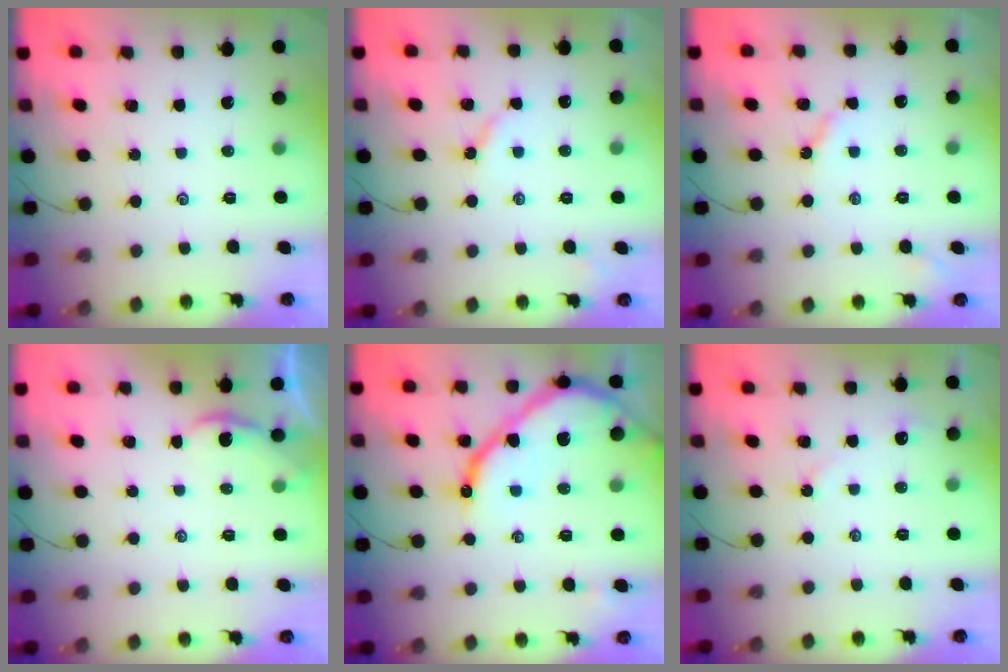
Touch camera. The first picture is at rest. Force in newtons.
{"total": 3.3, "press": 3.2, "slide": 0.3}
{"total": 3.6, "press": 3.5, "slide": 0.7}
{"total": 0.9, "press": 0.9, "slide": 0.1}
{"total": 14.8, "press": 14.6, "slide": 1.8}
{"total": 3.7, "press": 3.7, "slide": 0.5}